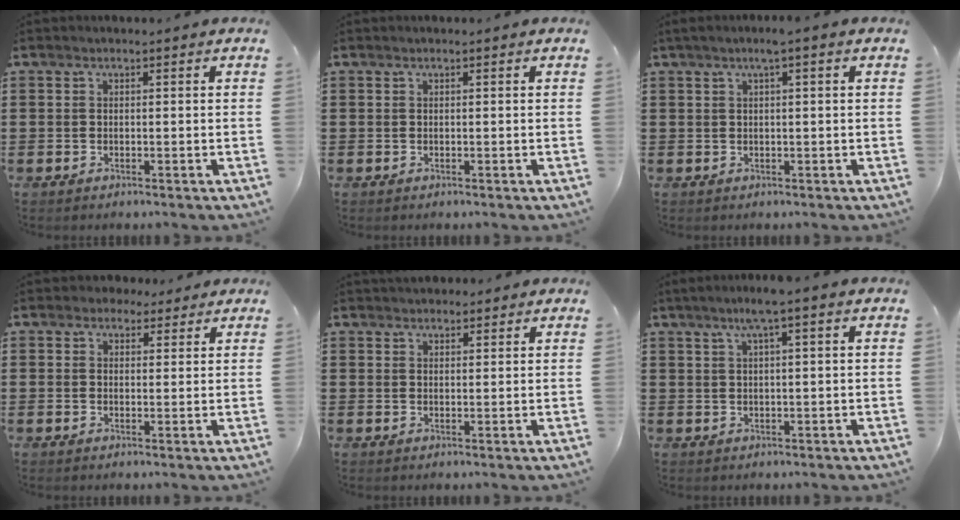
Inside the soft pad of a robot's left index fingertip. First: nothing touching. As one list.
[{"total": 0.0}, {"total": 2.2, "force": [0.8, -0.1, 2.0], "torque": [-0.037, -0.002, 0.014]}, {"total": 2.5, "force": [2.0, 1.5, 0.4], "torque": [-0.014, 0.010, 0.038]}, {"total": 2.1, "force": [2.0, 0.6, 0.2], "torque": [-0.007, 0.001, 0.040]}, {"total": 3.6, "force": [1.9, -0.3, 3.0], "torque": [-0.062, 0.001, 0.031]}]